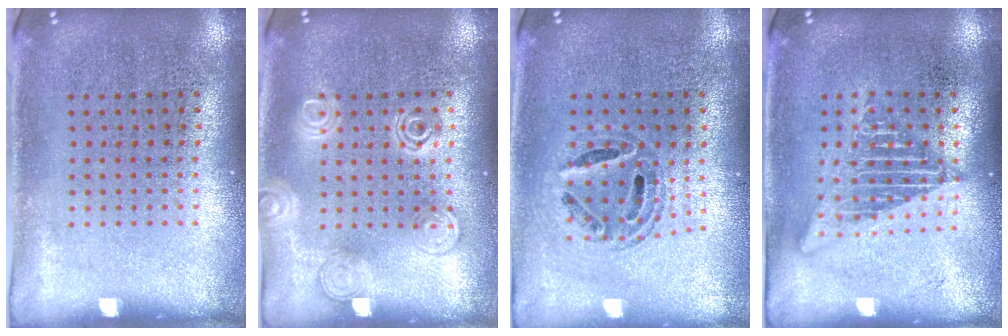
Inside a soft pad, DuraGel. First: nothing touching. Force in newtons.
{"total": 2.5, "press": 2.4, "slide": 0.4}
{"total": 0.7, "press": 0.7, "slide": 0.2}
{"total": 2.5, "press": 2.5, "slide": 0.2}